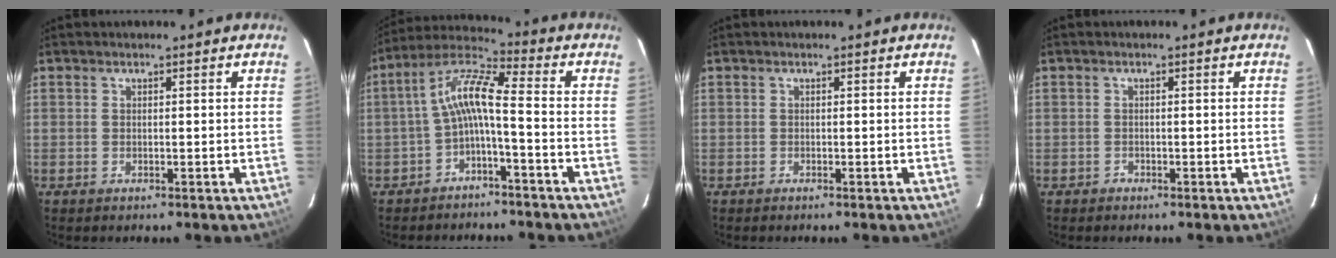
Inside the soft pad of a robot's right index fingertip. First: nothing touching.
{"total": 8.0, "force": [-2.2, 1.3, 7.5], "torque": [-0.172, 0.024, -0.046]}
{"total": 0.0}
{"total": 1.0, "force": [-0.7, 0.7, -0.1], "torque": [0.001, 0.006, -0.011]}